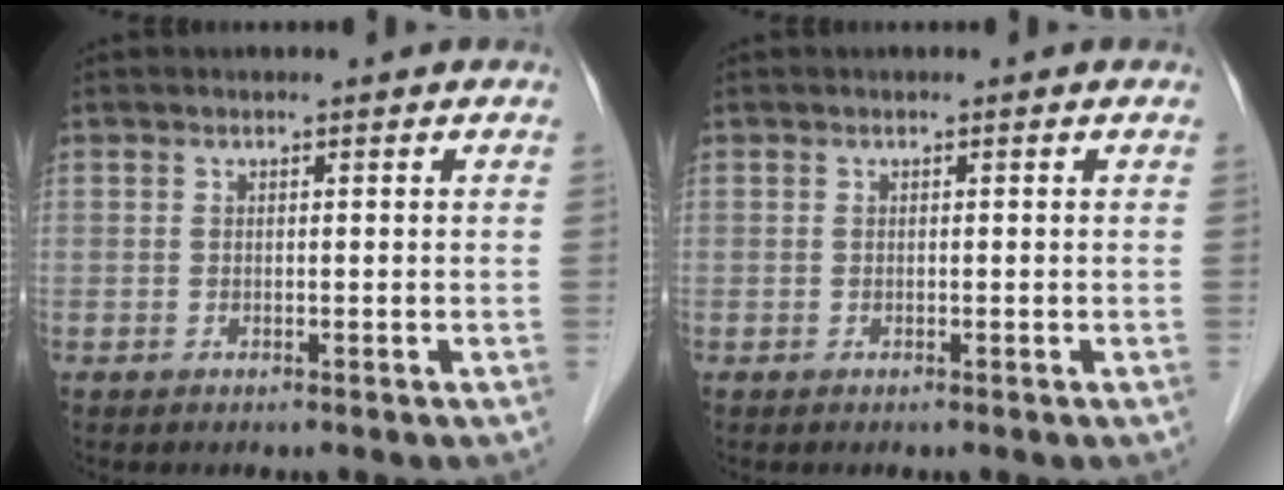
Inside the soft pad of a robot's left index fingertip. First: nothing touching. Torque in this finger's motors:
{"motor_torque": [-0.91, -0.87, 0.01, 0.00]}